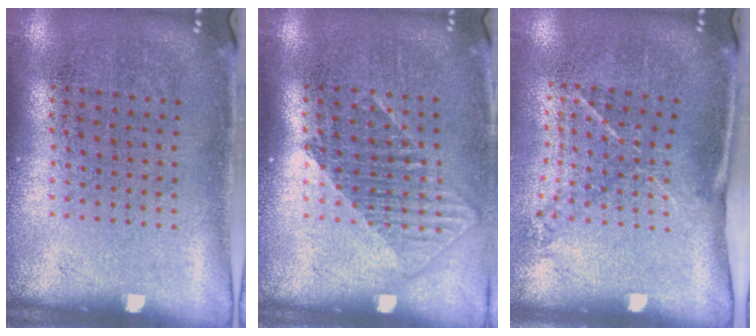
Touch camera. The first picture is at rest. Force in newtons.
{"total": 1.2, "press": 1.0, "slide": 0.7}
{"total": 1.6, "press": 1.0, "slide": 1.3}